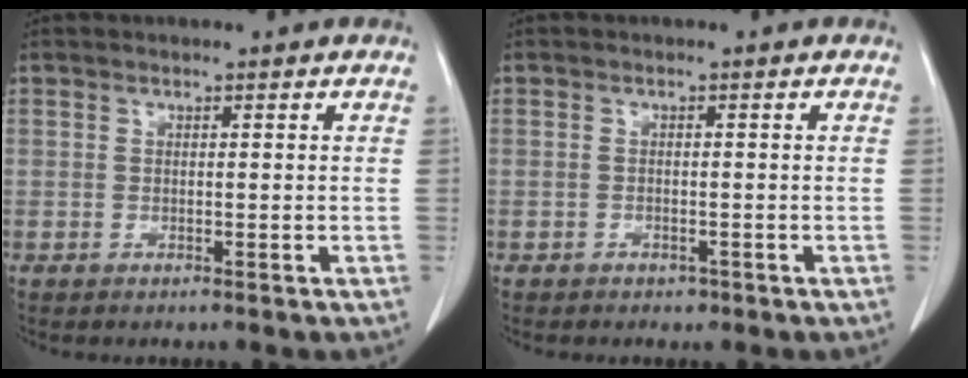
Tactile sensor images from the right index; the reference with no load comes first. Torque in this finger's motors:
{"motor_torque": [0.12, -0.10, 0.02, 0.01]}